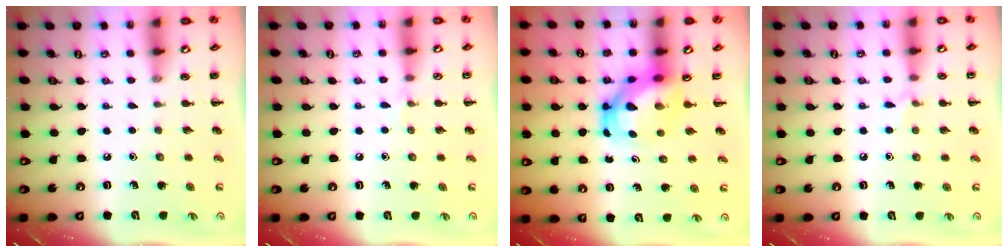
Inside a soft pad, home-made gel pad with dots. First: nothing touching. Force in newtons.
{"total": 3.6, "press": 3.4, "slide": 1.2}
{"total": 6.2, "press": 5.9, "slide": 1.8}
{"total": 5.0, "press": 4.7, "slide": 1.7}